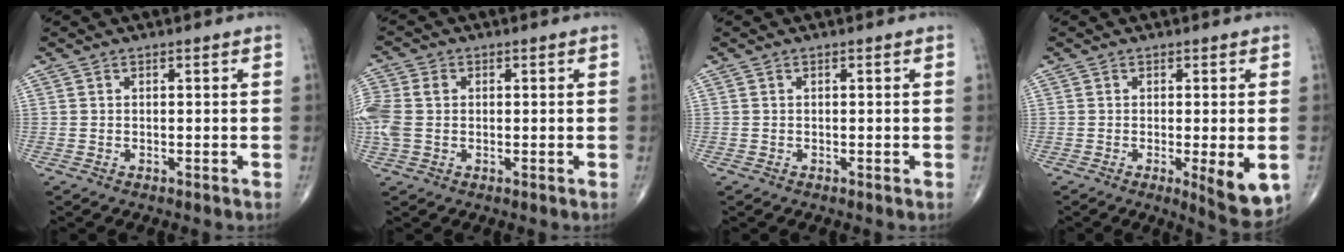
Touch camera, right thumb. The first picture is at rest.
{"total": 6.2, "force": [0.1, 4.6, 4.2], "torque": [-0.121, 0.014, 0.001]}
{"total": 0.0}
{"total": 7.6, "force": [-1.8, 1.8, 7.2], "torque": [-0.097, -0.021, -0.023]}